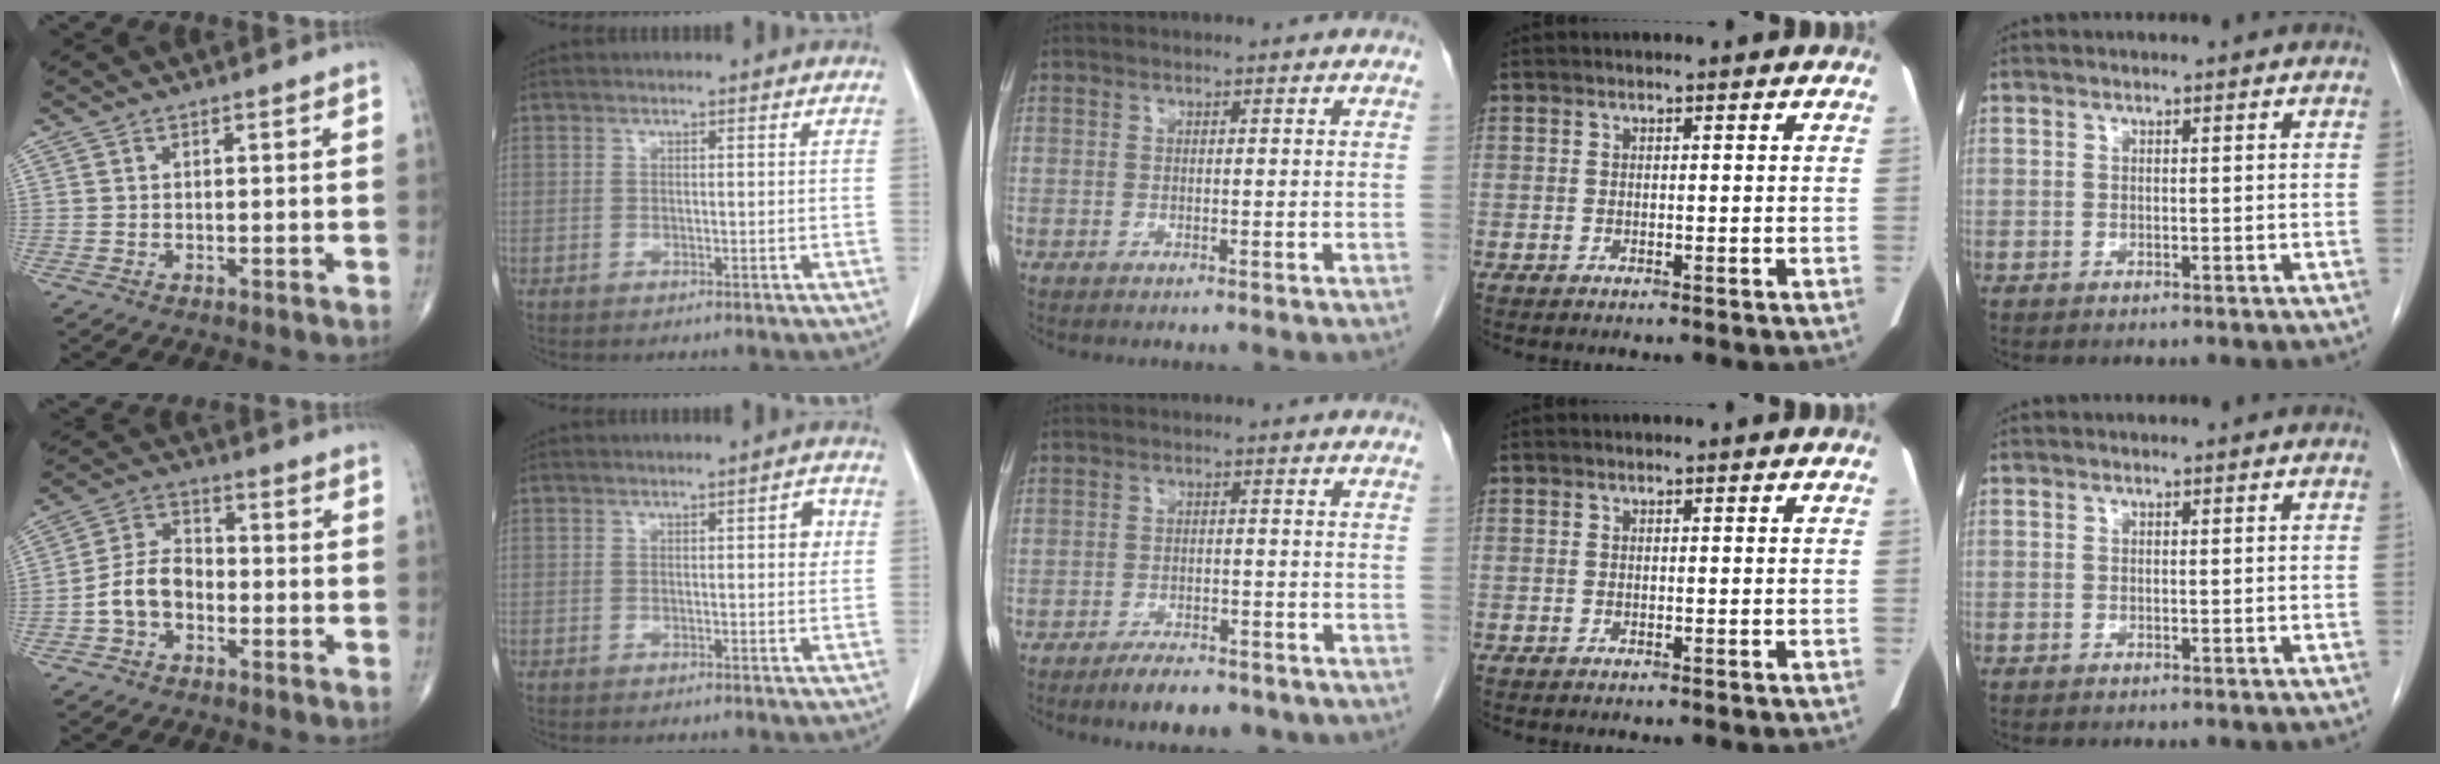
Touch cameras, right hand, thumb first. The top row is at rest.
{"thumb": {"total": 7.8, "force": [-2.5, 5.4, 5.1], "torque": [-0.086, 0.035, -0.057]}, "index": {"total": 2.3, "force": [0.5, 0.6, 2.1], "torque": [-0.024, 0.004, 0.005]}, "middle": {"total": 6.2, "force": [-4.7, 2.3, 3.3], "torque": [-0.046, -0.001, -0.067]}}